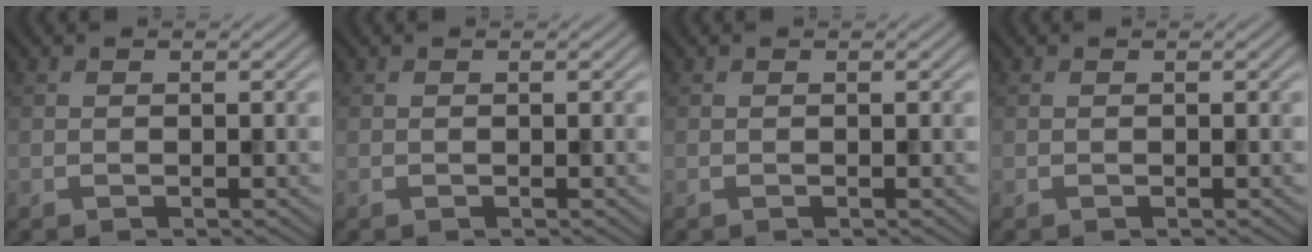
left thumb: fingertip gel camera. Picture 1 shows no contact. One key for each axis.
{"total": 0.0}
{"total": 0.0}
{"total": 0.0}